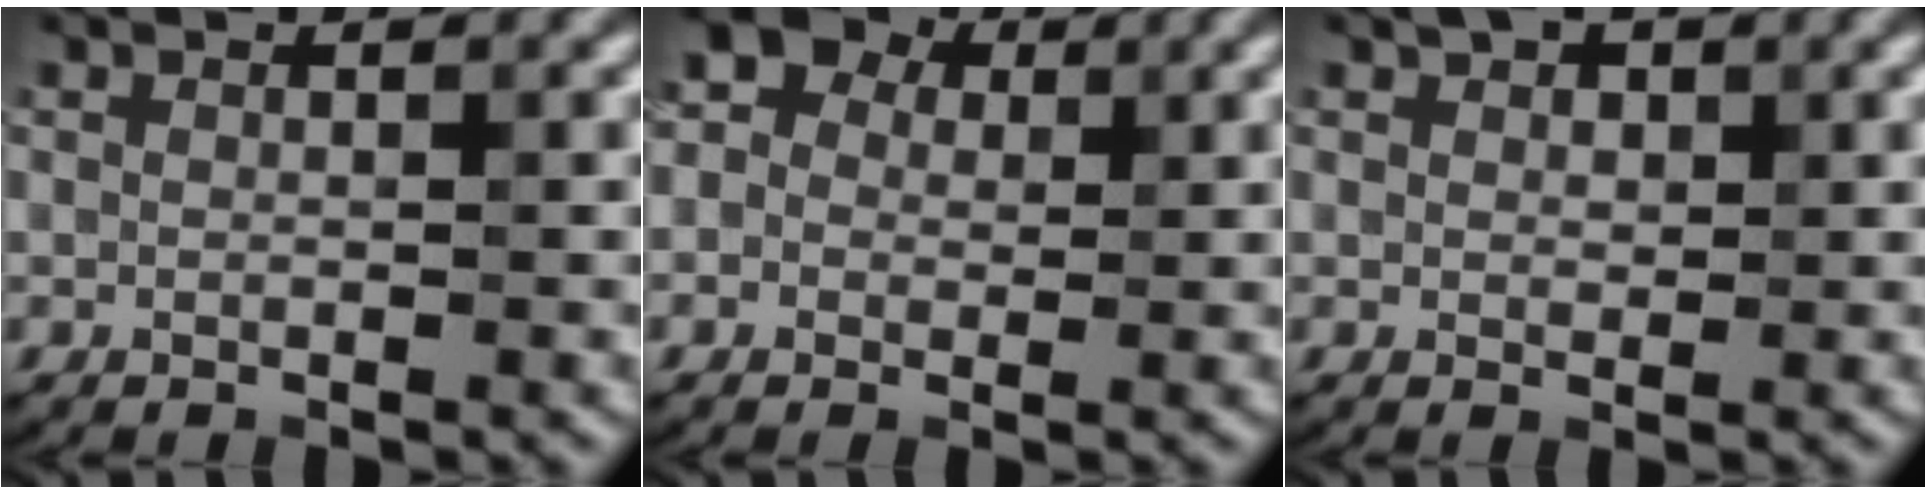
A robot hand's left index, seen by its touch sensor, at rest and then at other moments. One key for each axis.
{"total": 5.9, "fx": 1.8, "fy": 4.9, "fz": 2.6, "tx": -0.017, "ty": 0.030, "tz": -0.020}
{"total": 1.6, "fx": 1.0, "fy": 1.0, "fz": 0.7, "tx": -0.010, "ty": 0.001, "tz": 0.016}